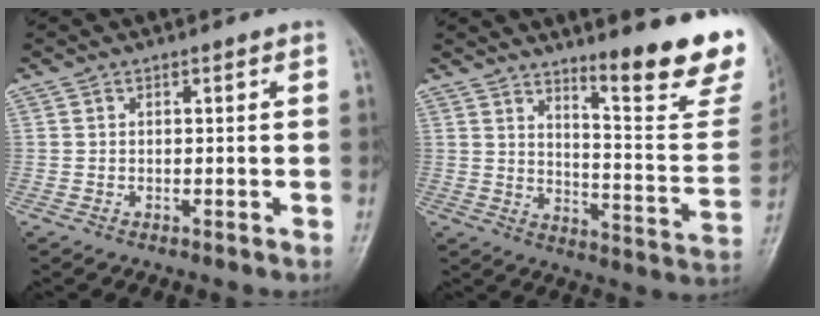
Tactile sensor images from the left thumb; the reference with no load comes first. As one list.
[{"total": 19.0, "force": [13.5, 2.9, 13.0], "torque": [-0.137, -0.106, 0.188]}]